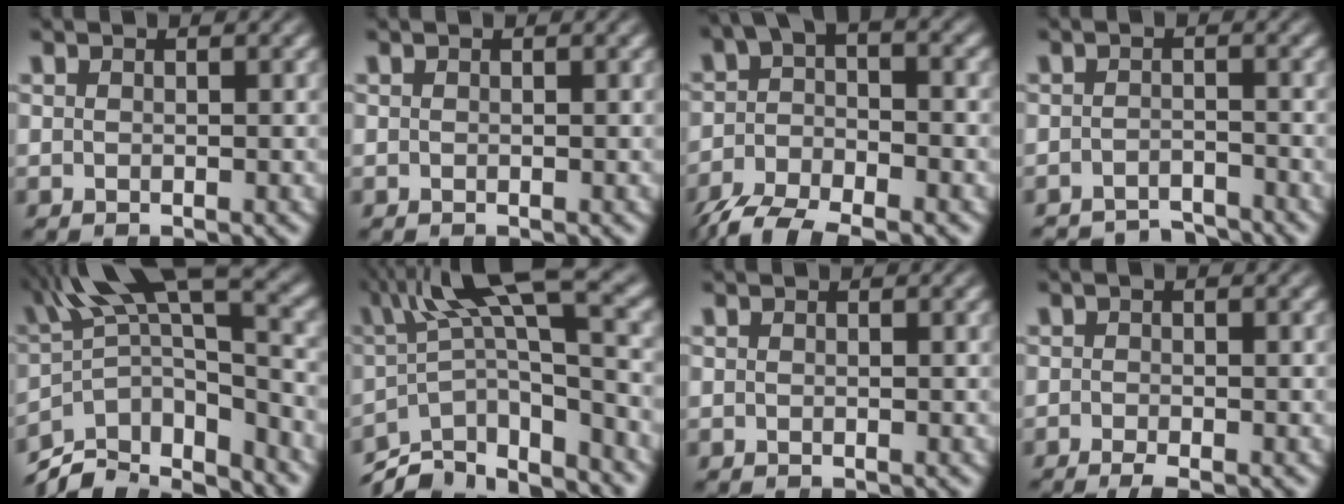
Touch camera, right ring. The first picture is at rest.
{"total": 0.0}
{"total": 7.6, "force": [-3.8, 3.7, 5.4], "torque": [-0.079, -0.017, -0.053]}
{"total": 4.6, "force": [-4.6, 0.6, 0.5], "torque": [0.010, -0.012, -0.072]}
{"total": 11.3, "force": [-2.9, 6.8, 8.6], "torque": [-0.137, -0.027, -0.036]}
{"total": 9.9, "force": [-2.1, 5.4, 8.0], "torque": [-0.137, -0.030, -0.021]}
{"total": 0.0}
{"total": 2.1, "force": [-1.5, 0.4, 1.4], "torque": [-0.016, 0.002, -0.026]}